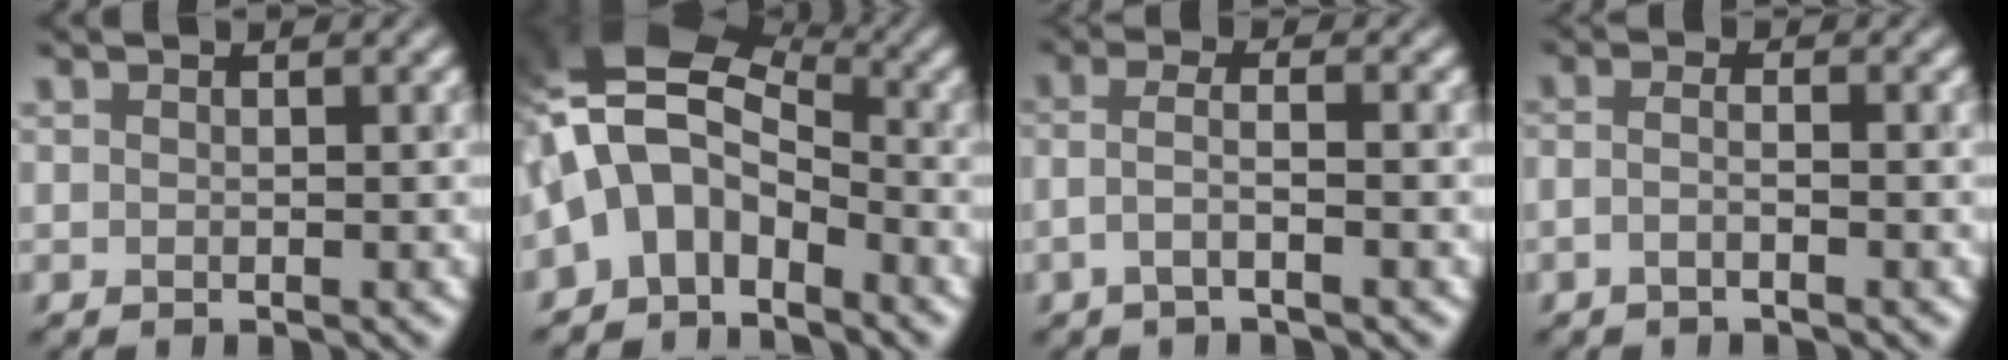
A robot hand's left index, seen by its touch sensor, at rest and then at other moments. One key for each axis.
{"total": 7.3, "fx": -2.7, "fy": 4.8, "fz": 4.8, "tx": -0.084, "ty": 0.028, "tz": -0.056}
{"total": 2.0, "fx": -1.2, "fy": 0.2, "fz": 1.6, "tx": -0.033, "ty": 0.018, "tz": -0.023}
{"total": 1.1, "fx": -0.9, "fy": 0.1, "fz": 0.7, "tx": -0.015, "ty": 0.006, "tz": -0.013}